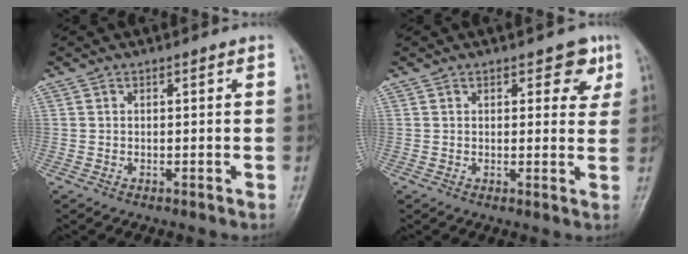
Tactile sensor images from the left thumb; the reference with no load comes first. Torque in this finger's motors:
{"motor_torque": [-0.09, 0.06, -0.10, -0.30, 0.08]}